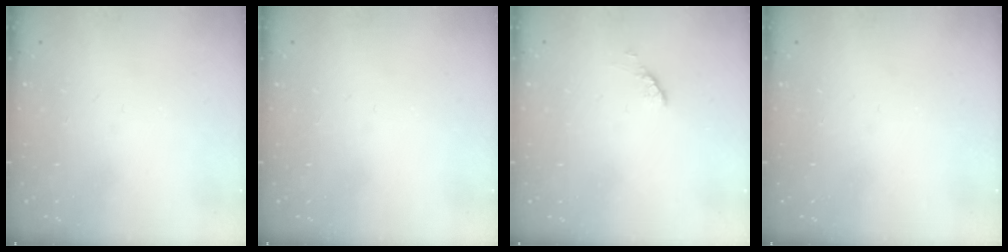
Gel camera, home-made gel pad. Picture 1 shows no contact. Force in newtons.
{"total": 0.0}
{"total": 2.7, "press": 2.7, "slide": 0.5}
{"total": 0.0}